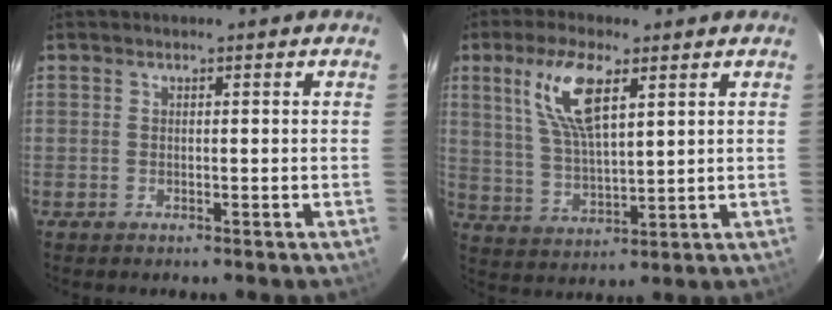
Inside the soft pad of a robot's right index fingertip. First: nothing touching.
{"total": 11.2, "force": [5.1, 3.8, 9.2], "torque": [-0.182, 0.007, 0.106]}